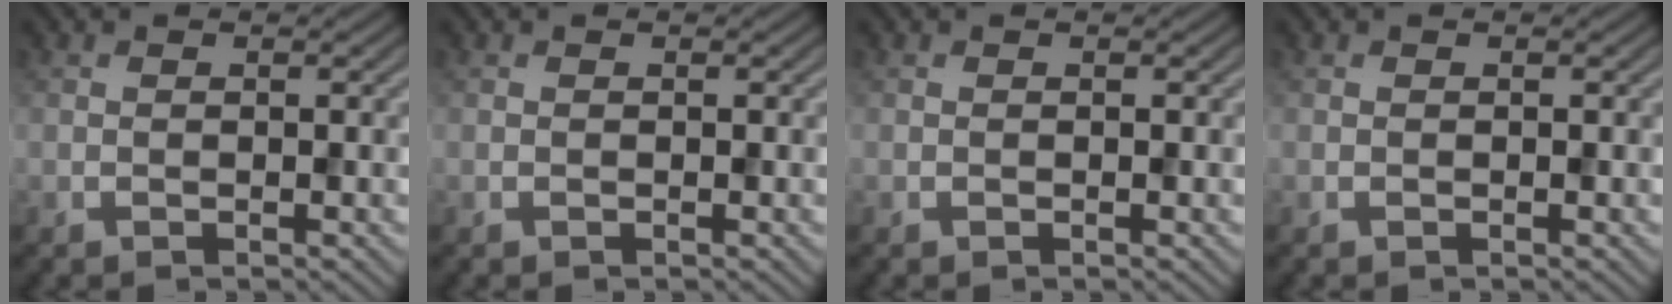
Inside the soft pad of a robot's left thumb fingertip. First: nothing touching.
{"total": 0.0}
{"total": 0.0}
{"total": 0.0}